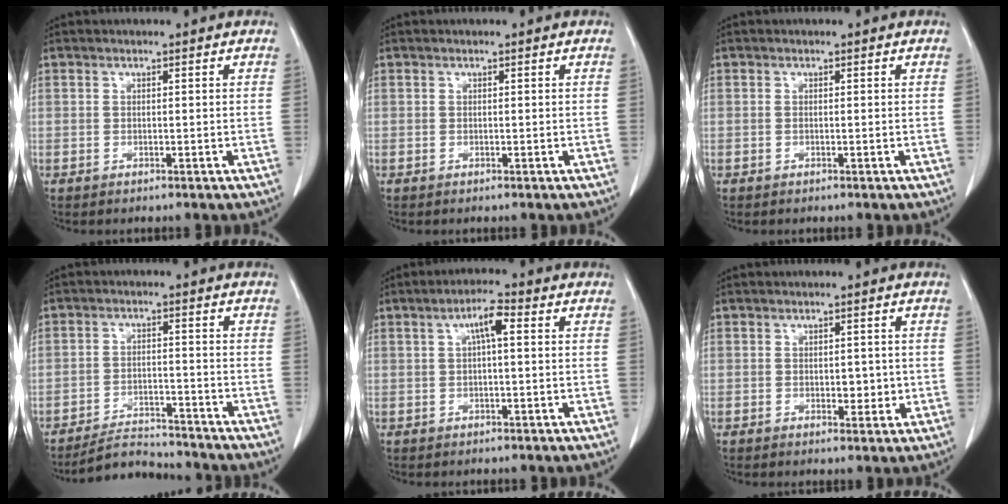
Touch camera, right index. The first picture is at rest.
{"total": 0.0}
{"total": 0.0}
{"total": 7.1, "force": [-7.0, 1.1, -0.1], "torque": [0.004, 0.007, -0.117]}
{"total": 4.0, "force": [0.9, 0.6, 3.8], "torque": [-0.069, 0.012, 0.014]}
{"total": 2.8, "force": [-0.3, 1.5, 2.3], "torque": [-0.028, 0.000, 0.002]}